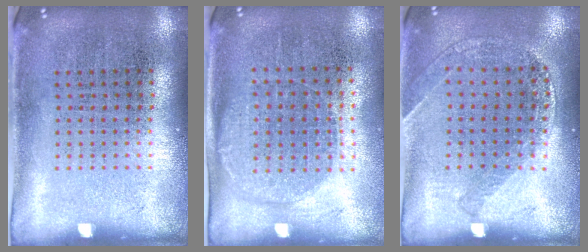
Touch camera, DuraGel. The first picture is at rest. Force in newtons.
{"total": 1.3, "press": 1.1, "slide": 0.6}
{"total": 1.2, "press": 1.2, "slide": 0.1}